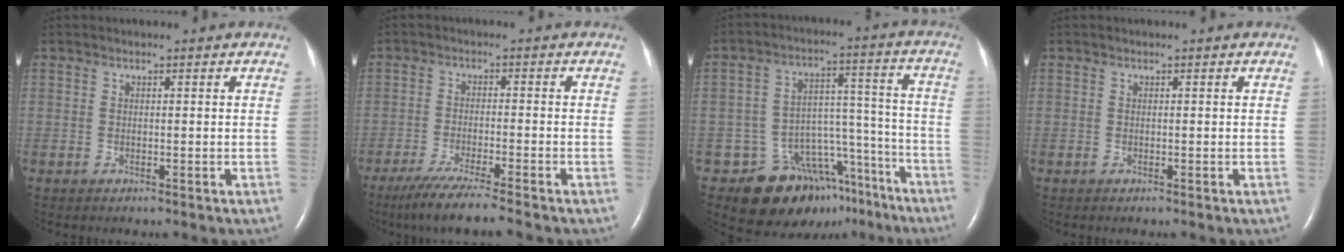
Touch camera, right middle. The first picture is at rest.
{"total": 8.1, "force": [-6.7, -1.0, 4.5], "torque": [-0.070, -0.029, -0.114]}
{"total": 14.9, "force": [-10.9, 8.6, 5.4], "torque": [-0.047, 0.071, -0.151]}
{"total": 0.0}